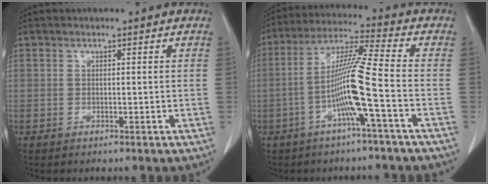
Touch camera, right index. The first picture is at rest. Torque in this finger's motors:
{"motor_torque": [1.71, -0.29, 0.80, 0.14]}